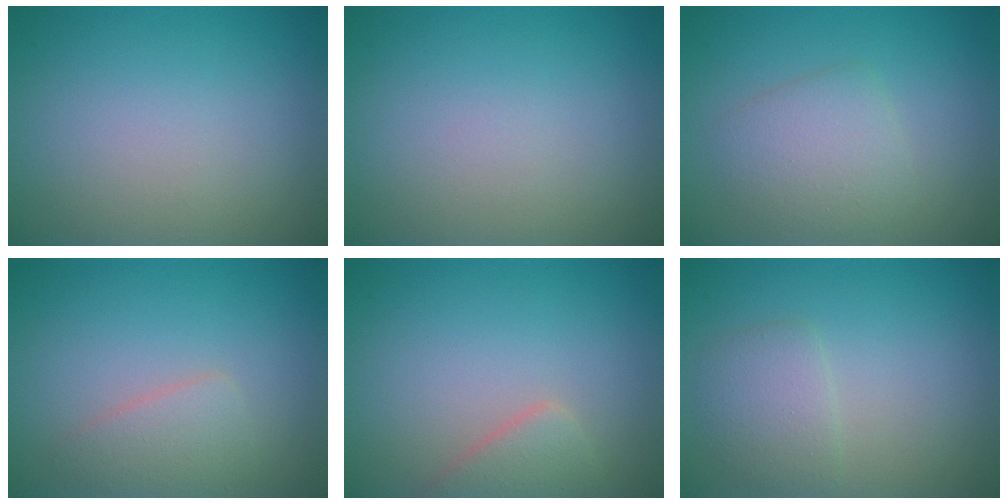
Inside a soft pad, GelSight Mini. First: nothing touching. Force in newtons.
{"total": 0.0}
{"total": 3.0, "press": 3.0, "slide": 0.0}
{"total": 2.2, "press": 2.2, "slide": 0.0}
{"total": 2.4, "press": 2.4, "slide": 0.2}
{"total": 2.4, "press": 2.4, "slide": 0.0}